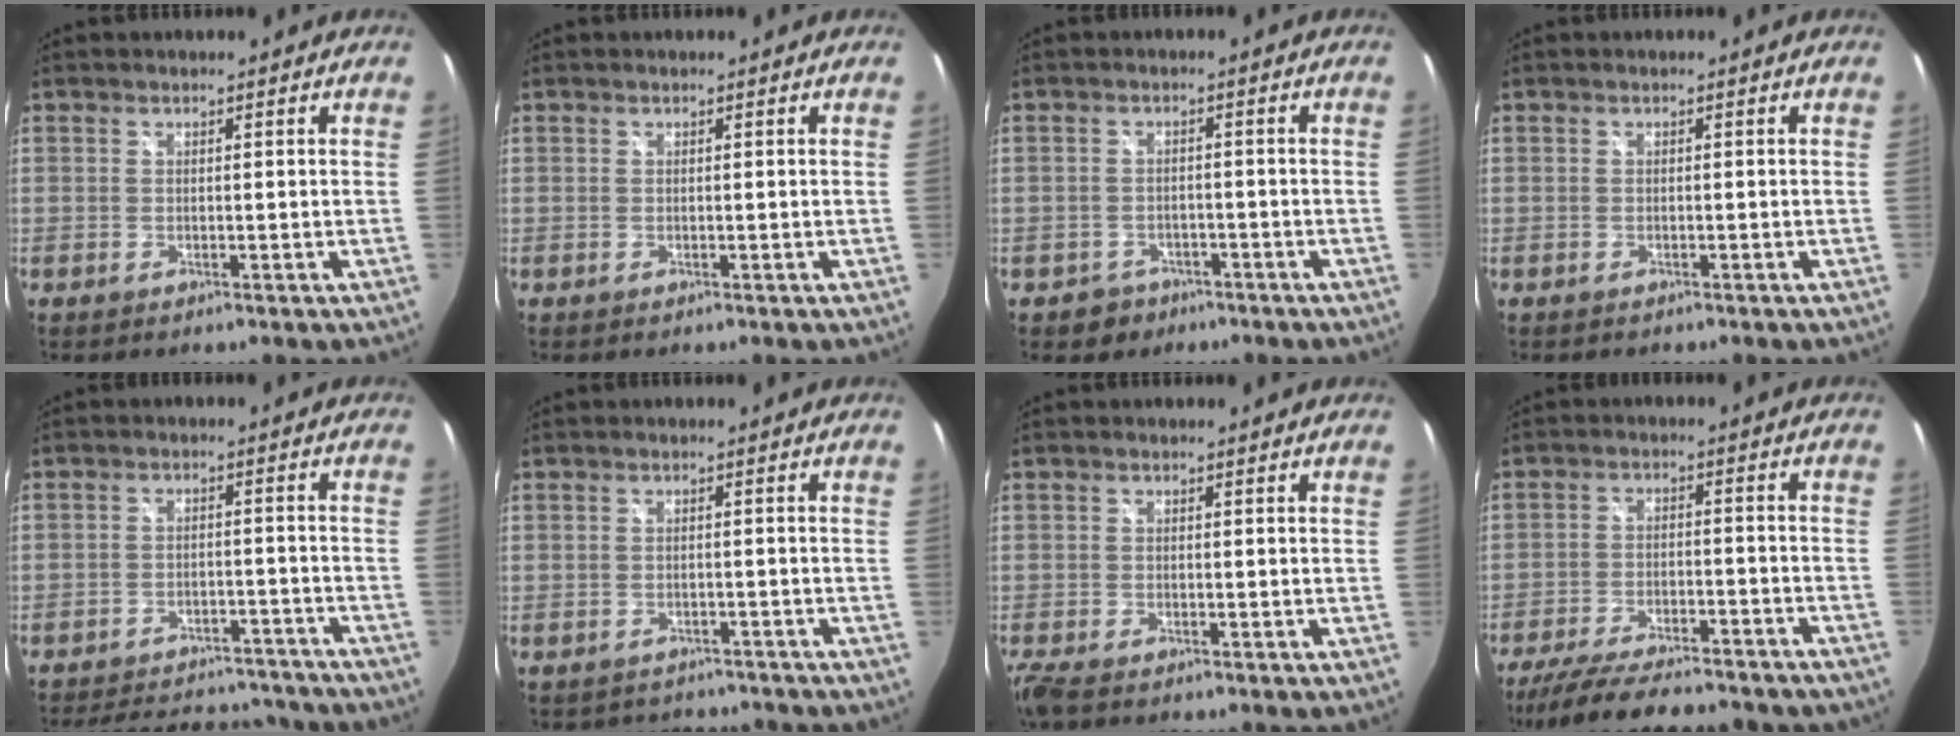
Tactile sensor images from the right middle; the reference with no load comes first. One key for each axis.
{"total": 0.0}
{"total": 4.0, "fx": -2.5, "fy": 3.1, "fz": 0.4, "tx": -0.022, "ty": 0.008, "tz": -0.032}
{"total": 0.8, "fx": -0.7, "fy": 0.3, "fz": 0.2, "tx": -0.008, "ty": 0.001, "tz": -0.009}
{"total": 18.3, "fx": -16.1, "fy": 6.4, "fz": 6.0, "tx": -0.126, "ty": 0.038, "tz": -0.192}
{"total": 6.0, "fx": -5.3, "fy": 2.6, "fz": 1.2, "tx": -0.023, "ty": -0.003, "tz": -0.065}
{"total": 3.1, "fx": -2.3, "fy": 0.8, "fz": 1.9, "tx": -0.043, "ty": -0.016, "tz": -0.045}
{"total": 22.2, "fx": -18.7, "fy": 5.7, "fz": 10.6, "tx": -0.203, "ty": -0.033, "tz": -0.262}